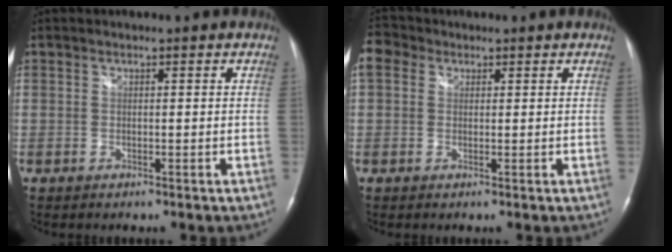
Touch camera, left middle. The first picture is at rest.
{"total": 4.6, "force": [2.0, 3.6, 2.1], "torque": [-0.059, 0.029, 0.039]}